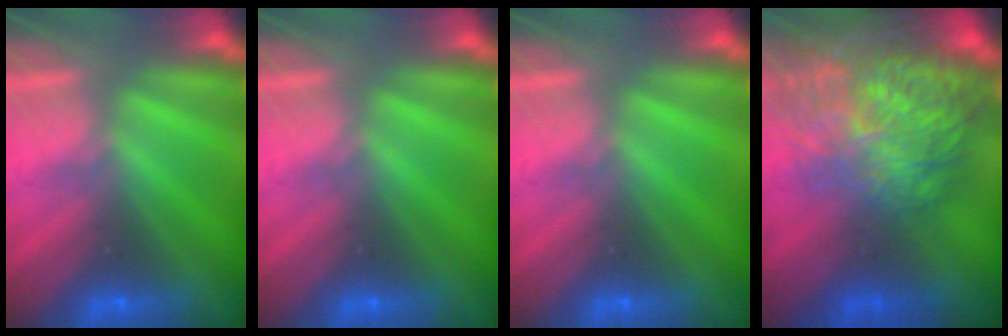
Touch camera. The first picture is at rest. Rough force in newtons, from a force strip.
{"total": 0.0}
{"total": 0.0}
{"total": 7.4}